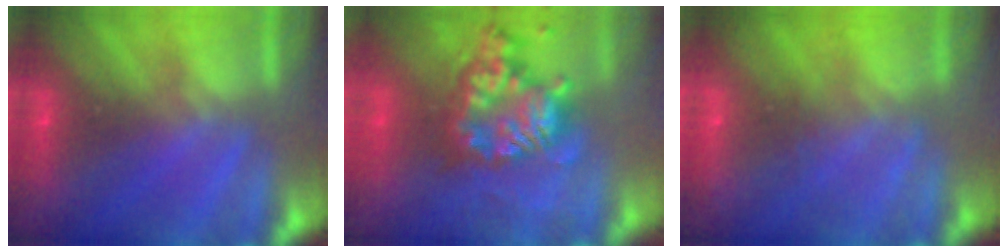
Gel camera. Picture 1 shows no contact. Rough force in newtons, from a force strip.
{"total": 8.0}
{"total": 2.2}